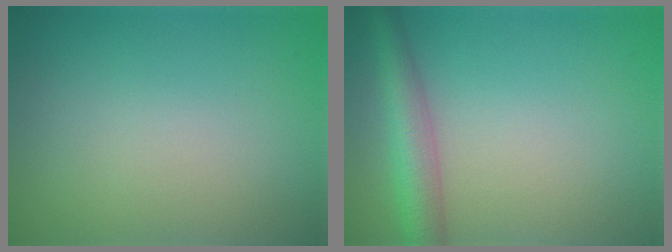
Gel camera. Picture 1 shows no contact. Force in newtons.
{"total": 4.2, "press": 4.2, "slide": 0.2}